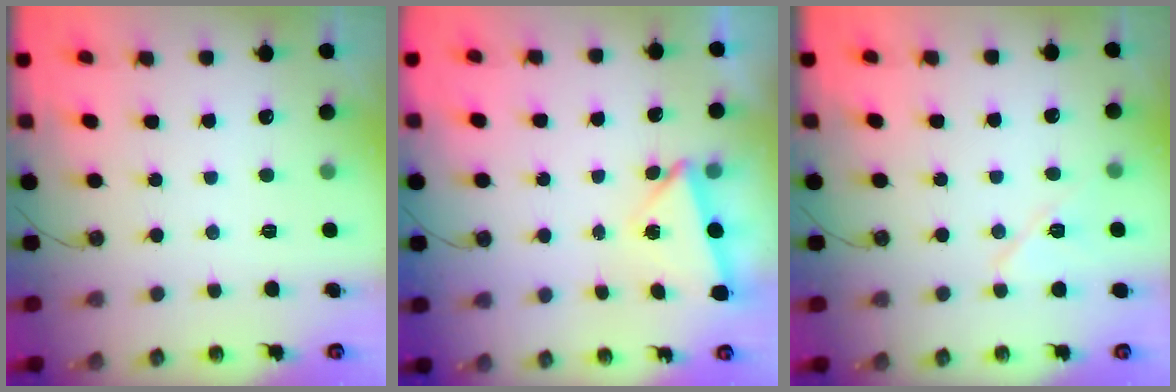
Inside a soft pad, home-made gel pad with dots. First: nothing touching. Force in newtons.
{"total": 2.9, "press": 2.6, "slide": 1.2}
{"total": 8.2, "press": 6.9, "slide": 4.3}